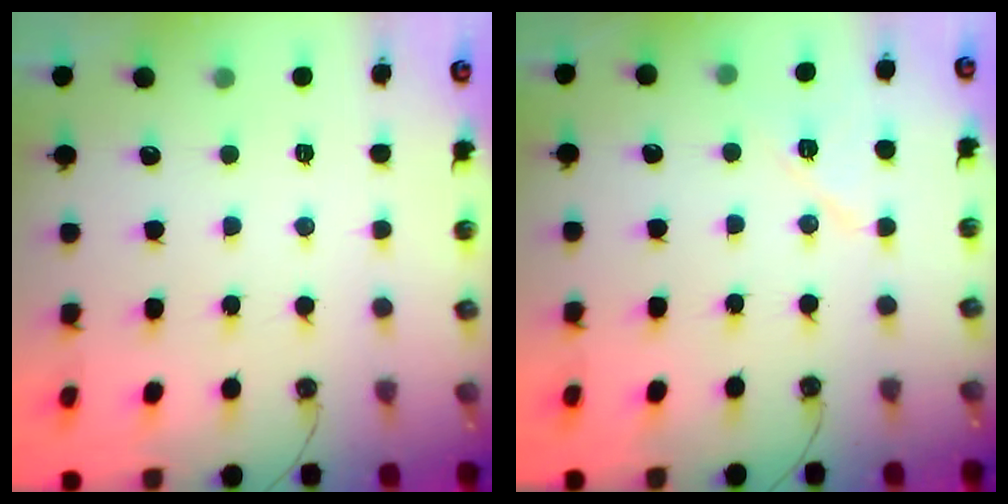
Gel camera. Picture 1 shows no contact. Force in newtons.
{"total": 7.9, "press": 7.9, "slide": 0.8}